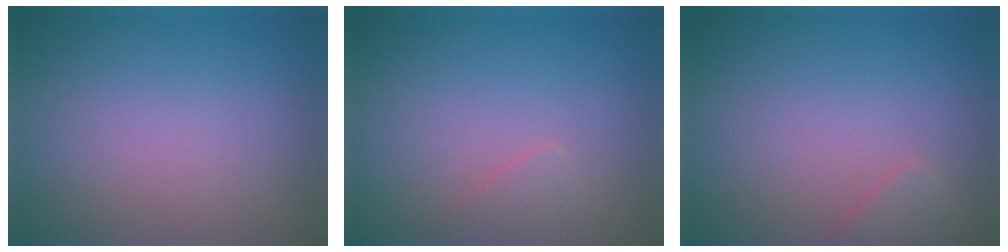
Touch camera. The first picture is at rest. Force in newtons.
{"total": 1.1, "press": 1.1, "slide": 0.1}
{"total": 1.3, "press": 1.3, "slide": 0.1}